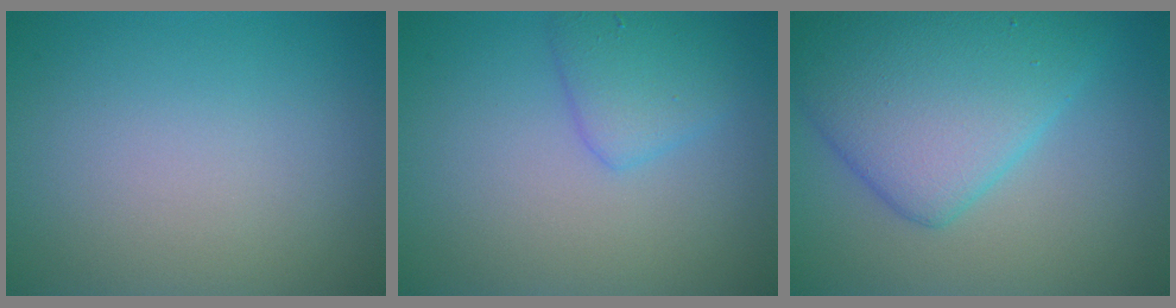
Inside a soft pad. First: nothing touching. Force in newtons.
{"total": 2.6, "press": 2.6, "slide": 0.2}
{"total": 7.9, "press": 7.9, "slide": 0.2}